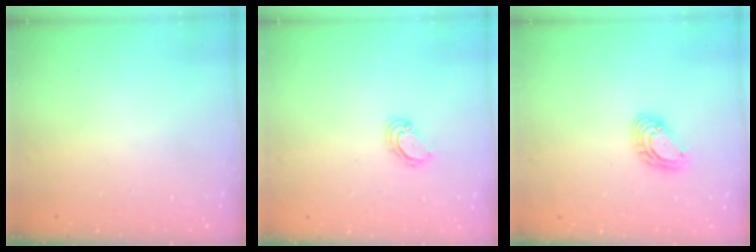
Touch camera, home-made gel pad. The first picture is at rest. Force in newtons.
{"total": 3.2, "press": 3.2, "slide": 0.3}
{"total": 5.8, "press": 5.7, "slide": 0.8}